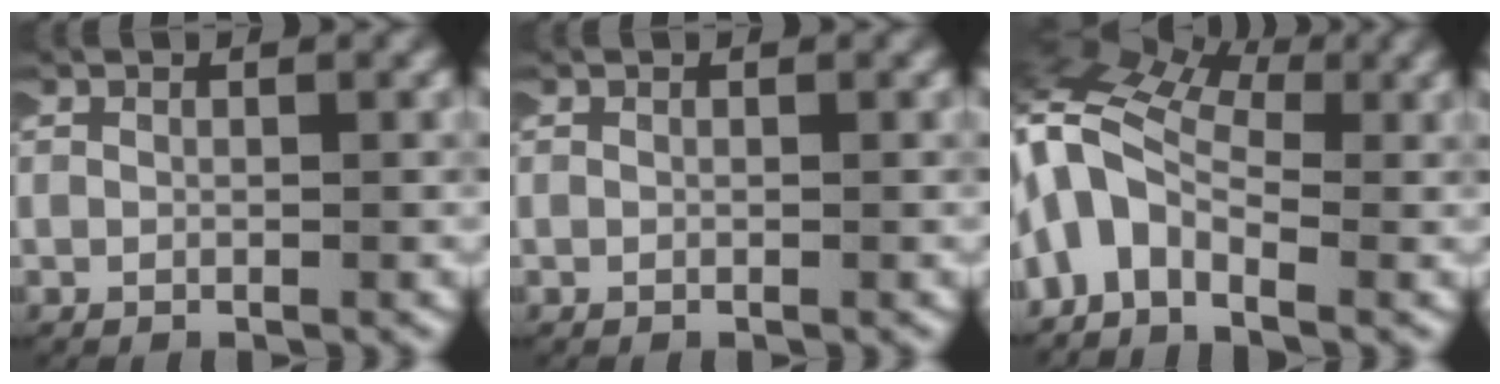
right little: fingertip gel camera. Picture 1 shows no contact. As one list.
[{"total": 0.0}, {"total": 8.3, "force": [0.5, 6.4, 5.2], "torque": [-0.145, -0.021, 0.007]}]